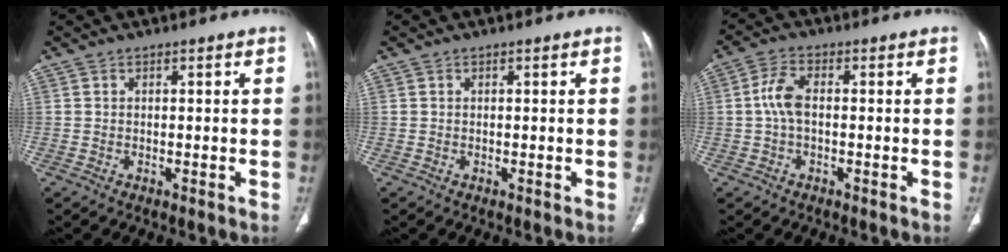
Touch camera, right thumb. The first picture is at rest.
{"total": 0.0}
{"total": 4.9, "force": [-0.1, 2.5, 4.2], "torque": [-0.096, 0.012, -0.005]}